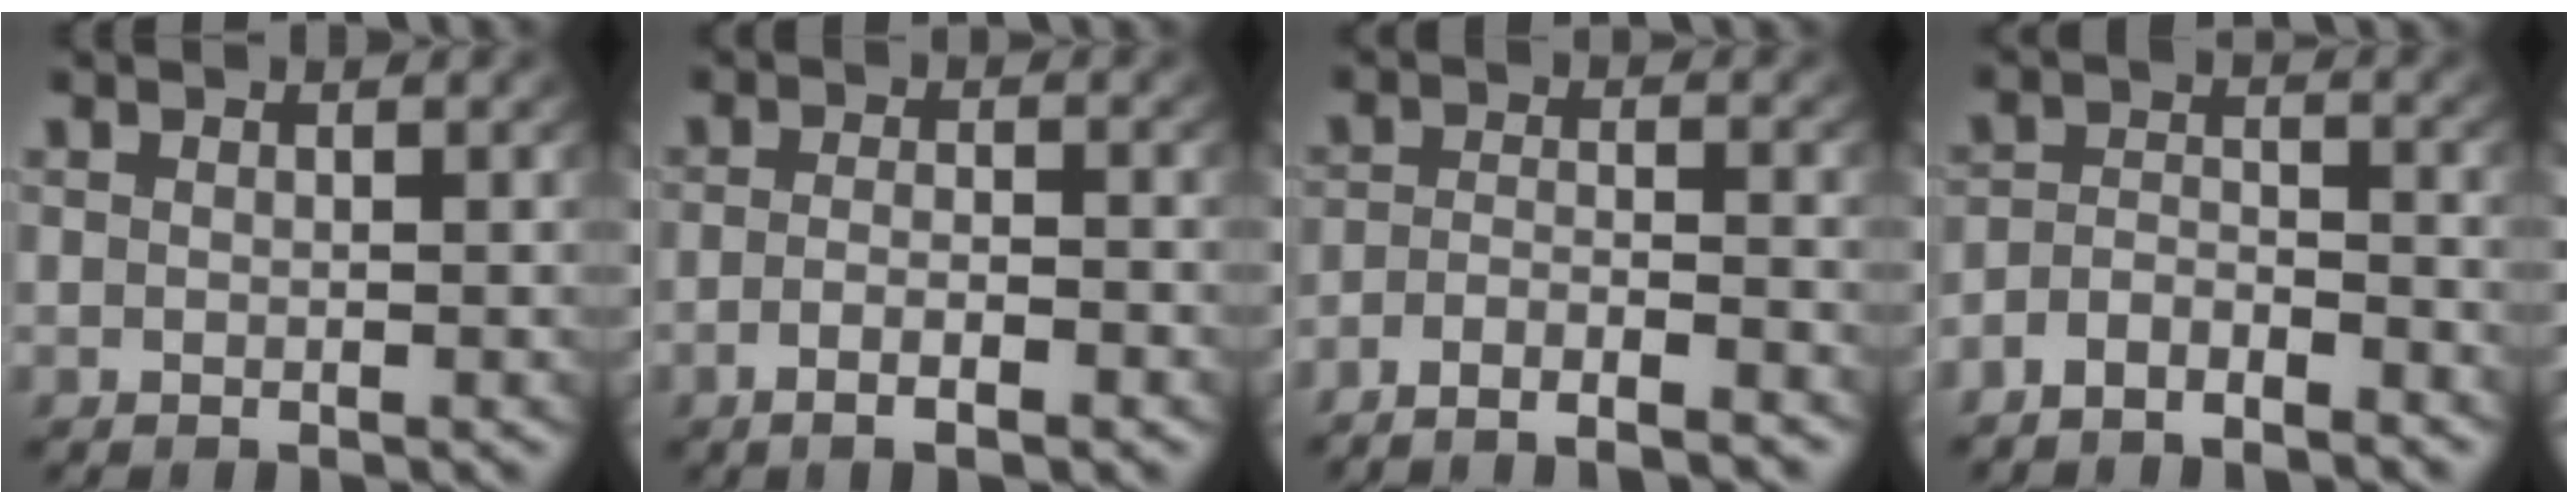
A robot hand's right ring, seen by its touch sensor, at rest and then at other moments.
{"total": 3.0, "force": [-2.1, 0.5, 2.0], "torque": [-0.042, -0.009, -0.033]}
{"total": 4.8, "force": [-4.4, 1.1, 1.6], "torque": [-0.026, -0.011, -0.072]}
{"total": 4.1, "force": [-3.4, 2.2, 0.9], "torque": [-0.015, -0.008, -0.063]}